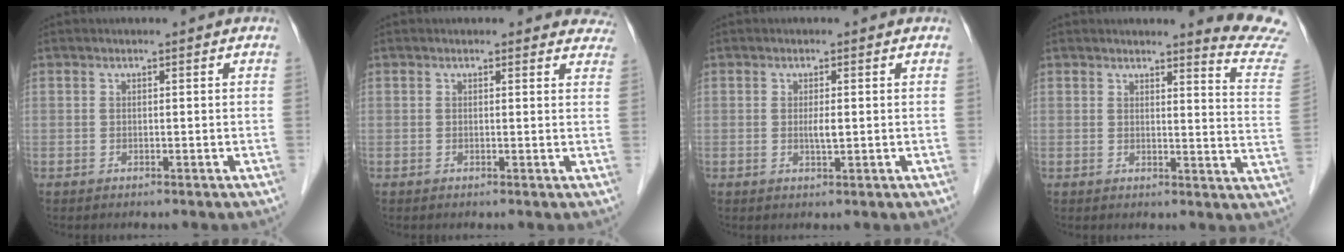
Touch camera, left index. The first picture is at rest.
{"total": 4.4, "force": [3.9, 2.0, 0.0], "torque": [0.028, -0.011, 0.012]}
{"total": 1.6, "force": [0.0, 0.3, 1.6], "torque": [-0.033, -0.004, -0.001]}
{"total": 9.1, "force": [8.9, -1.4, 0.6], "torque": [-0.007, -0.111, 0.076]}